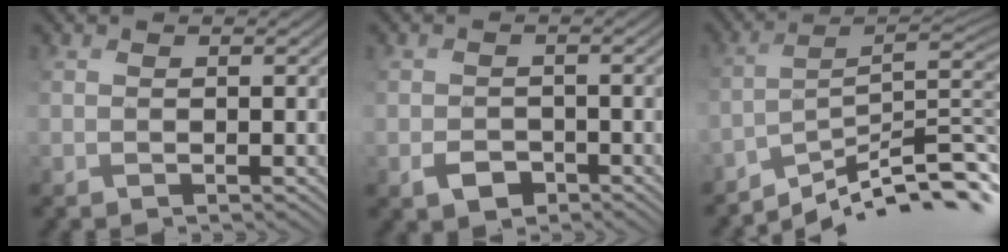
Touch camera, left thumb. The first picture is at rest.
{"total": 2.1, "force": [-1.4, 1.5, 0.4], "torque": [-0.007, -0.002, -0.023]}
{"total": 11.4, "force": [-8.8, 2.0, 7.0], "torque": [-0.104, 0.010, -0.139]}